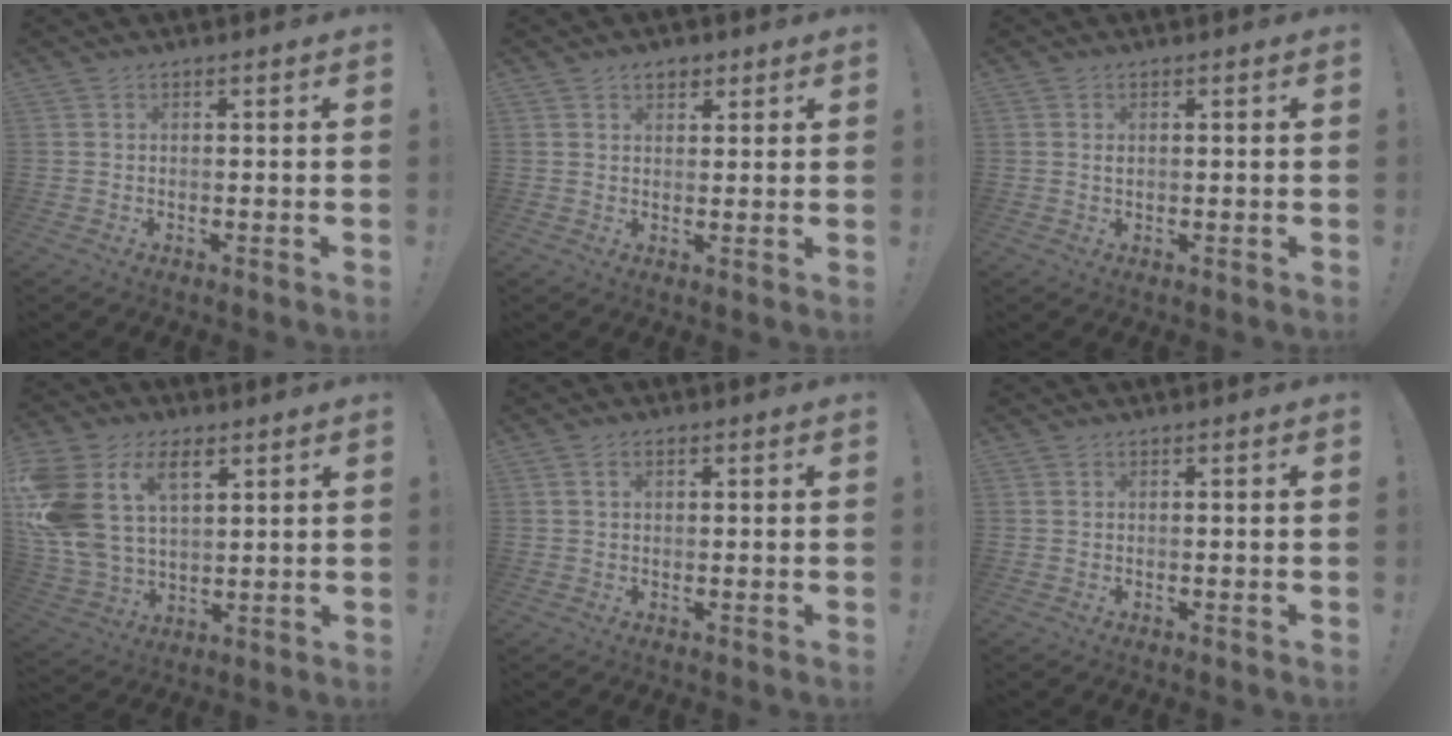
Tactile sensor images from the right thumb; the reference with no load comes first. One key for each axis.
{"total": 3.1, "fx": 1.9, "fy": 2.2, "fz": 1.2, "tx": -0.012, "ty": -0.004, "tz": 0.033}
{"total": 0.6, "fx": 0.3, "fy": 0.2, "fz": 0.5, "tx": -0.007, "ty": -0.003, "tz": 0.005}
{"total": 17.8, "fx": 7.6, "fy": 11.9, "fz": 10.8, "tx": -0.244, "ty": -0.037, "tz": 0.141}
{"total": 1.9, "fx": 0.6, "fy": 1.3, "fz": 1.3, "tx": -0.021, "ty": 0.003, "tz": 0.010}
{"total": 0.0}